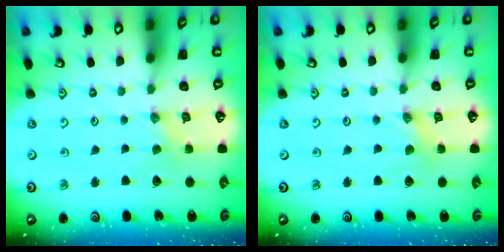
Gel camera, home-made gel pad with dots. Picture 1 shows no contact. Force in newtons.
{"total": 1.0, "press": 1.0, "slide": 0.2}